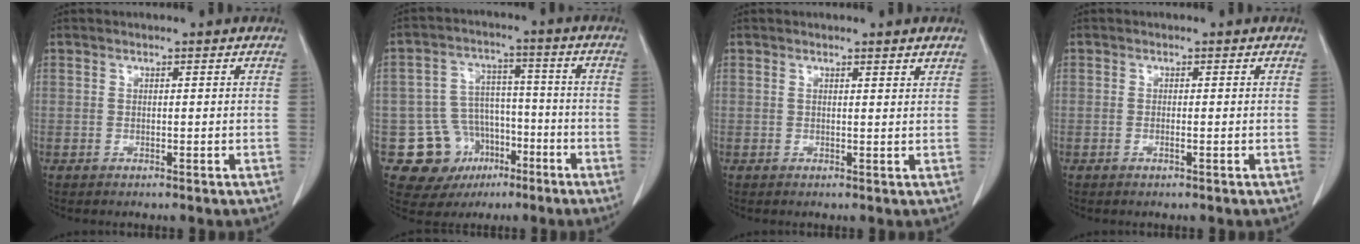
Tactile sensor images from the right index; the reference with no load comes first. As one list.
[{"total": 11.5, "force": [-5.0, 9.9, 3.1], "torque": [-0.049, 0.040, -0.065]}, {"total": 1.5, "force": [1.3, 0.0, 0.8], "torque": [-0.015, 0.001, 0.015]}, {"total": 0.5, "force": [-0.2, 0.0, 0.5], "torque": [-0.008, 0.001, -0.001]}]